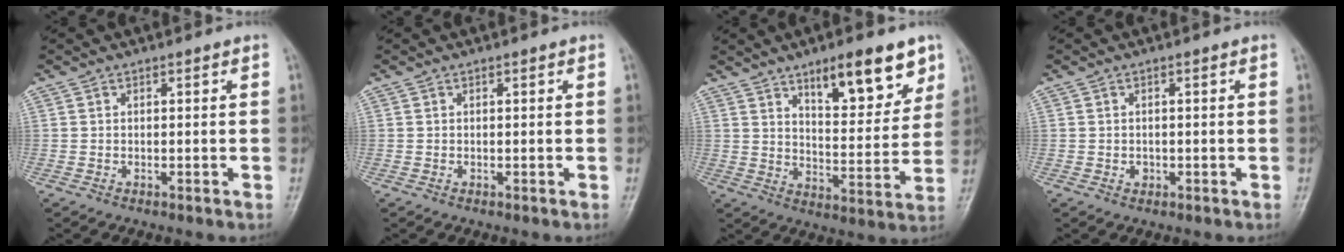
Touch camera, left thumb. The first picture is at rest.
{"total": 0.6, "force": [0.1, 0.2, 0.6], "torque": [-0.010, 0.003, 0.004]}
{"total": 14.3, "force": [8.7, 5.0, 10.2], "torque": [-0.110, -0.050, 0.136]}
{"total": 1.2, "force": [-0.3, 1.0, 0.6], "torque": [-0.003, 0.005, -0.002]}